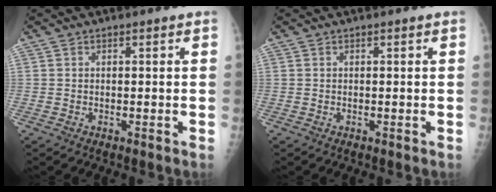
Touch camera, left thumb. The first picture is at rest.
{"total": 0.0}